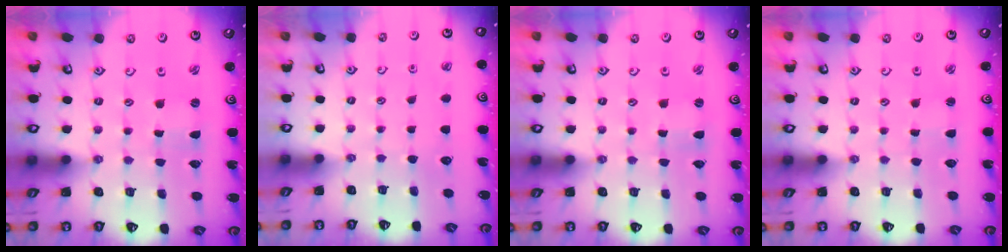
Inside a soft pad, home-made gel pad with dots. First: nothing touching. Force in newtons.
{"total": 0.0}
{"total": 1.1, "press": 1.1, "slide": 0.2}
{"total": 0.9, "press": 0.9, "slide": 0.2}